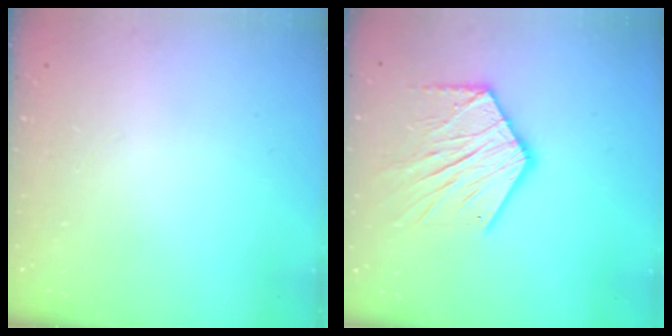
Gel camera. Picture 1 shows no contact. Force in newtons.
{"total": 15.4, "press": 15.4, "slide": 1.0}